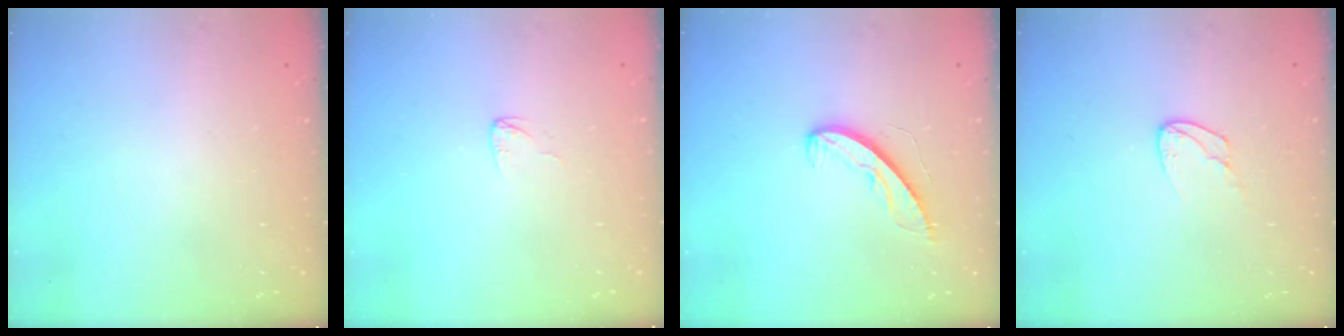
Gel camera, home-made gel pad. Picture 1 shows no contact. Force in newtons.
{"total": 3.3, "press": 3.3, "slide": 0.2}
{"total": 6.7, "press": 6.7, "slide": 0.5}
{"total": 6.9, "press": 6.9, "slide": 0.4}